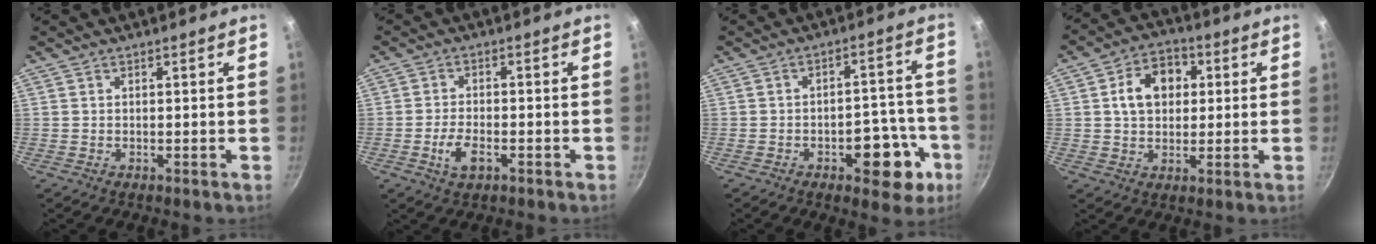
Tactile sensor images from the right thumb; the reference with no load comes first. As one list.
[{"total": 4.9, "force": [-2.0, 2.4, 3.8], "torque": [-0.072, 0.012, -0.038]}, {"total": 11.7, "force": [-5.1, 6.1, 8.6], "torque": [-0.064, 0.042, -0.061]}, {"total": 10.0, "force": [2.0, 7.4, 6.3], "torque": [-0.073, 0.014, 0.023]}]